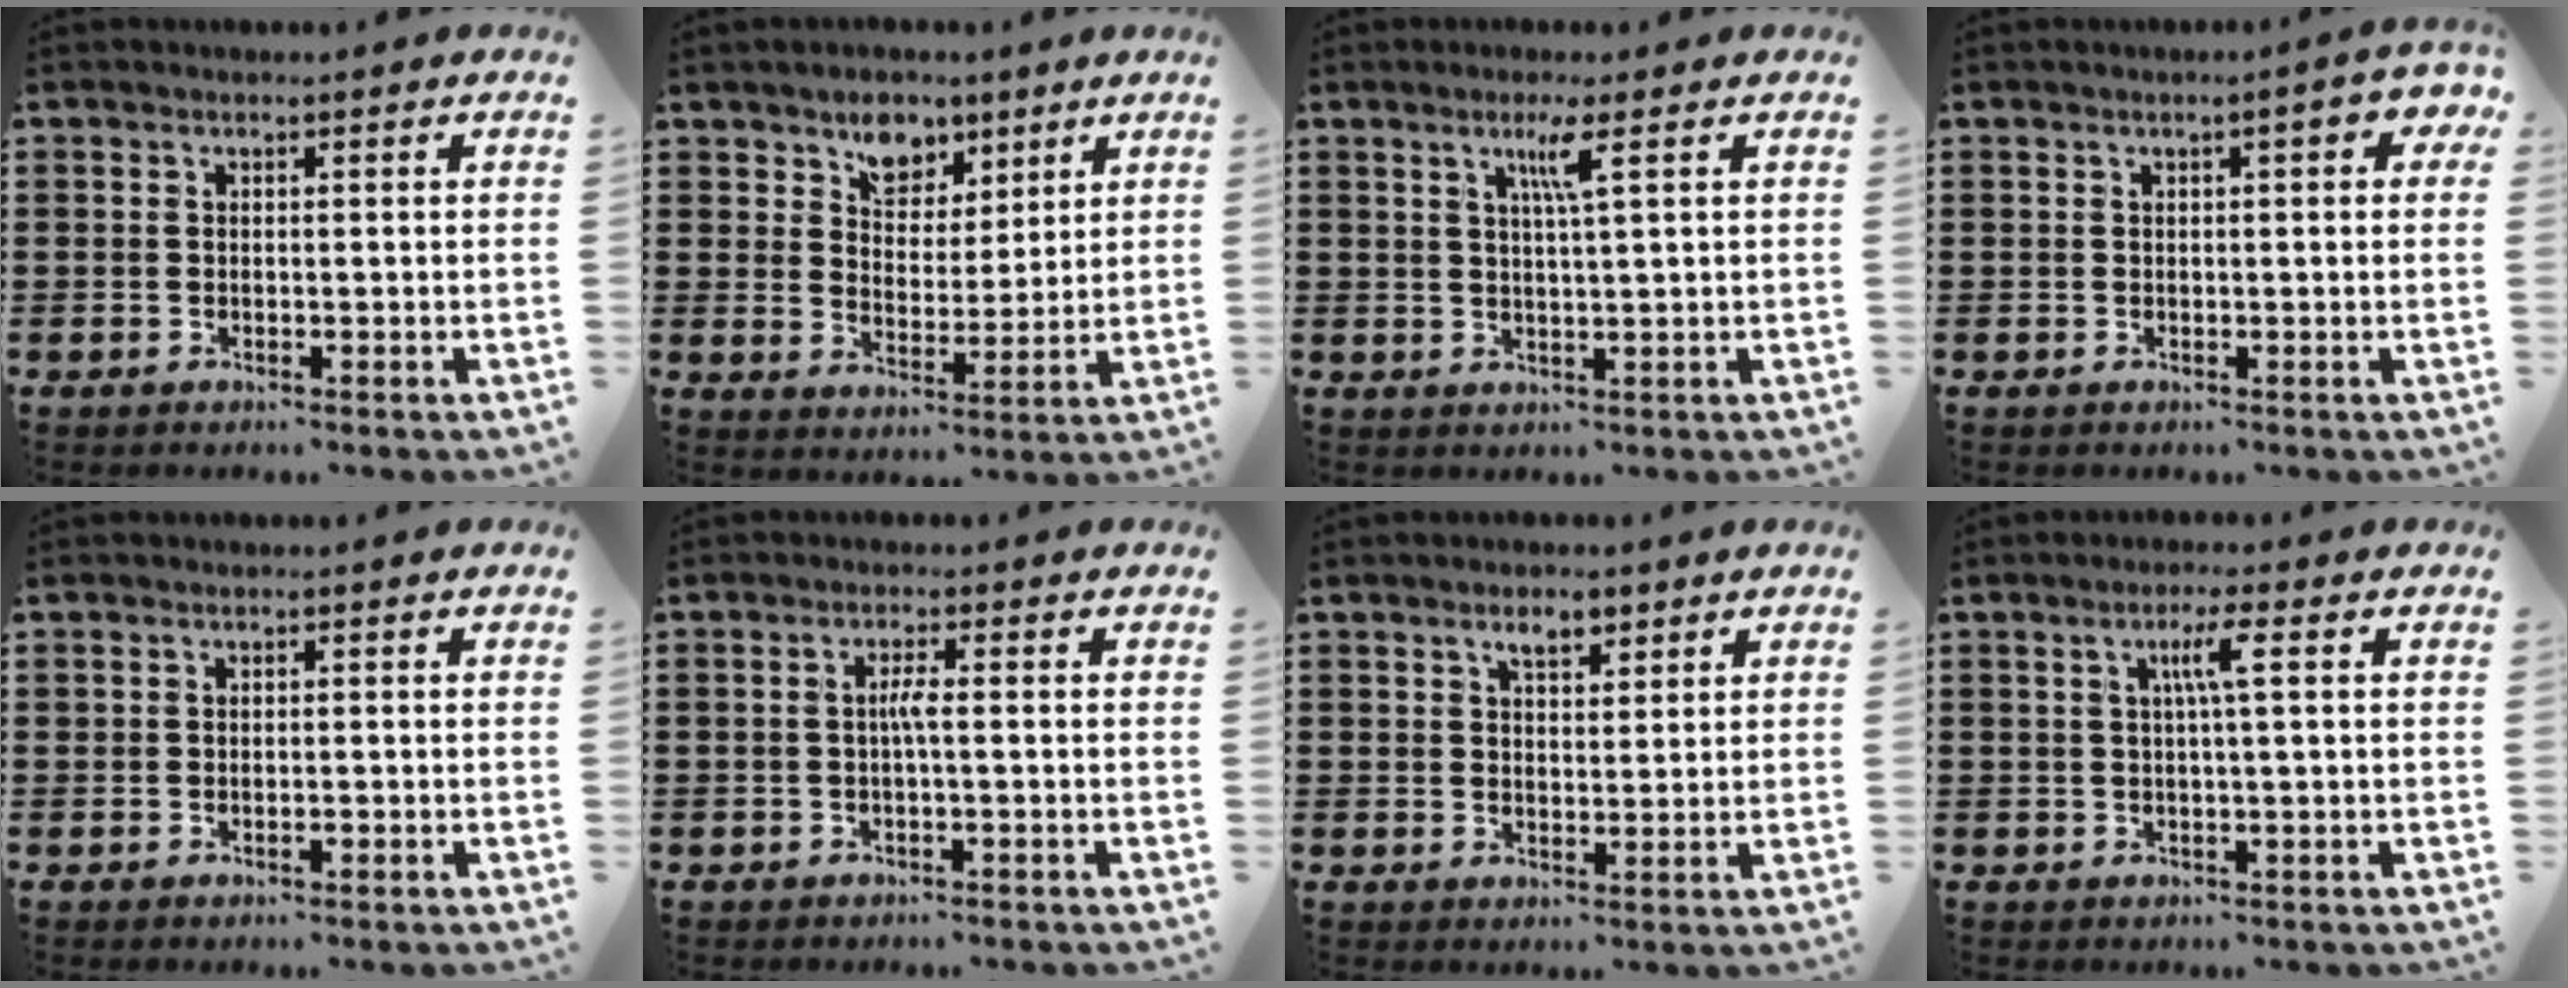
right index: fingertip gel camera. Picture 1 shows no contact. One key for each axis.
{"total": 5.9, "fx": 4.0, "fy": 4.0, "fz": 1.7, "tx": -0.042, "ty": 0.001, "tz": 0.072}
{"total": 3.7, "fx": 1.7, "fy": -0.4, "fz": 3.2, "tx": -0.061, "ty": -0.009, "tz": 0.024}
{"total": 2.7, "fx": 0.8, "fy": 0.5, "fz": 2.5, "tx": -0.034, "ty": -0.002, "tz": 0.007}
{"total": 0.7, "fx": -0.3, "fy": 0.3, "fz": 0.5, "tx": -0.010, "ty": -0.002, "tz": -0.006}
{"total": 2.1, "fx": -0.3, "fy": 0.1, "fz": 2.1, "tx": -0.041, "ty": -0.002, "tz": -0.007}
{"total": 3.2, "fx": 2.1, "fy": 1.3, "fz": 1.9, "tx": -0.035, "ty": 0.003, "tz": 0.036}
{"total": 3.8, "fx": 0.8, "fy": -0.2, "fz": 3.7, "tx": -0.072, "ty": 0.001, "tz": 0.009}